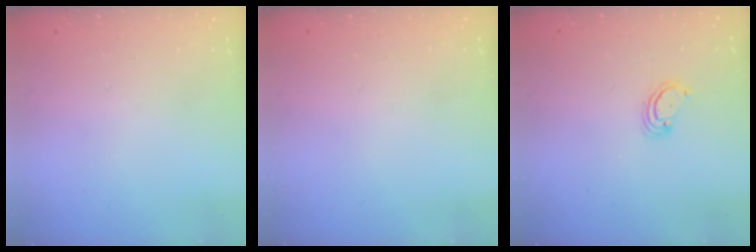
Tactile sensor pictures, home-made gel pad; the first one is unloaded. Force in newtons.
{"total": 0.0}
{"total": 2.9, "press": 2.9, "slide": 0.3}